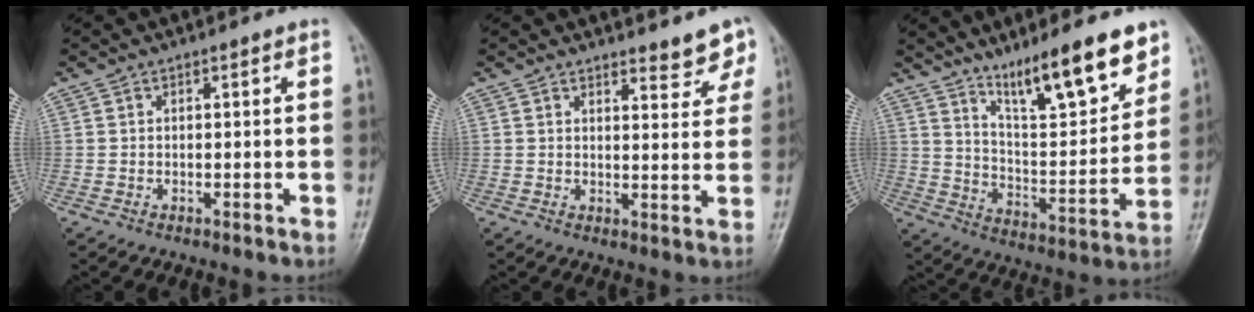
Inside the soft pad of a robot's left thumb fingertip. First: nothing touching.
{"total": 5.1, "force": [4.6, 1.8, 1.4], "torque": [0.008, -0.033, 0.046]}
{"total": 16.2, "force": [11.5, 3.6, 10.8], "torque": [-0.142, -0.074, 0.198]}